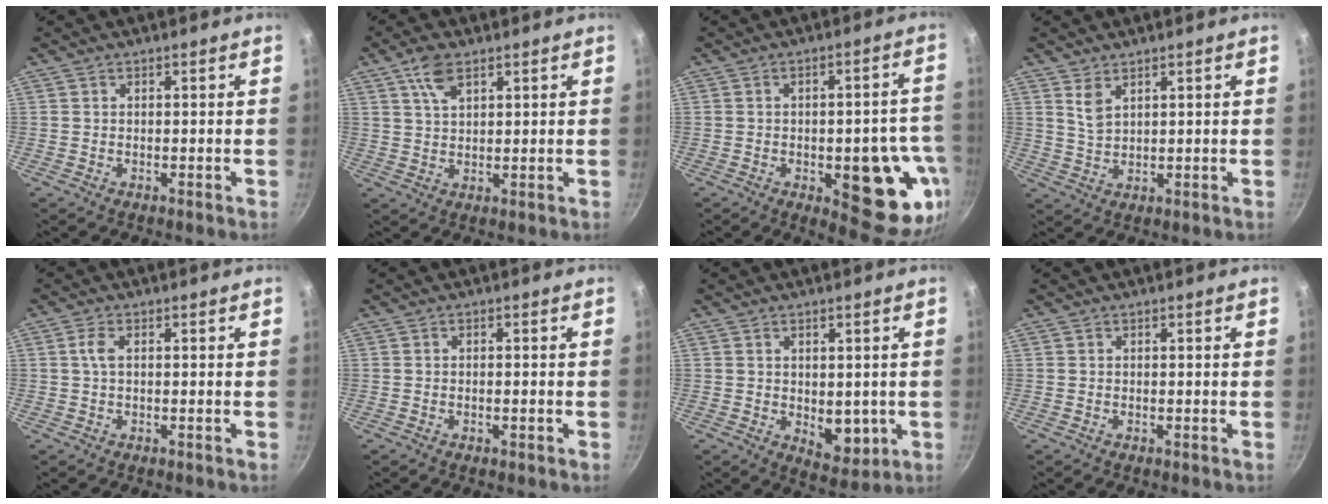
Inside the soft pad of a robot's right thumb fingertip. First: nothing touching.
{"total": 5.7, "force": [3.1, 2.7, 4.0], "torque": [-0.068, -0.007, 0.062]}
{"total": 17.8, "force": [-5.2, 7.2, 15.4], "torque": [-0.125, 0.013, -0.063]}
{"total": 3.7, "force": [2.2, 1.8, 2.4], "torque": [-0.044, -0.017, 0.048]}
{"total": 2.1, "force": [0.2, 0.9, 1.9], "torque": [-0.050, 0.004, 0.002]}
{"total": 1.1, "force": [-0.4, 0.3, 0.9], "torque": [-0.016, 0.002, -0.007]}
{"total": 6.8, "force": [-0.2, 4.3, 5.3], "torque": [-0.055, -0.021, 0.007]}
{"total": 0.0}